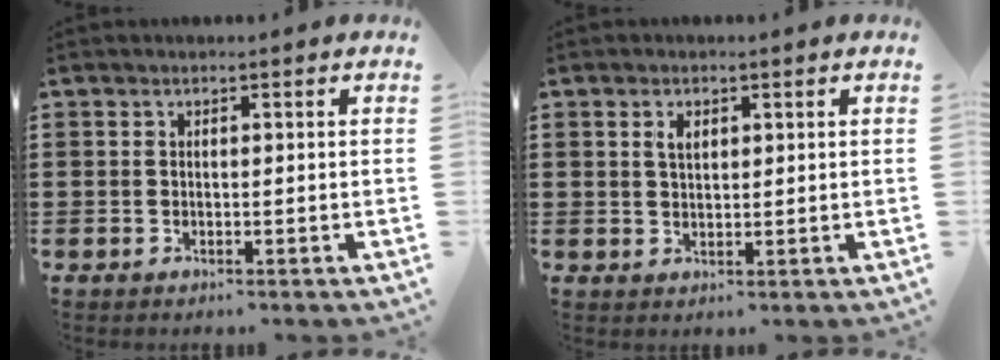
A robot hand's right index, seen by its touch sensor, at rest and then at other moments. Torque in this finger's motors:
{"motor_torque": [0.24, 0.21, 0.10, 0.07]}